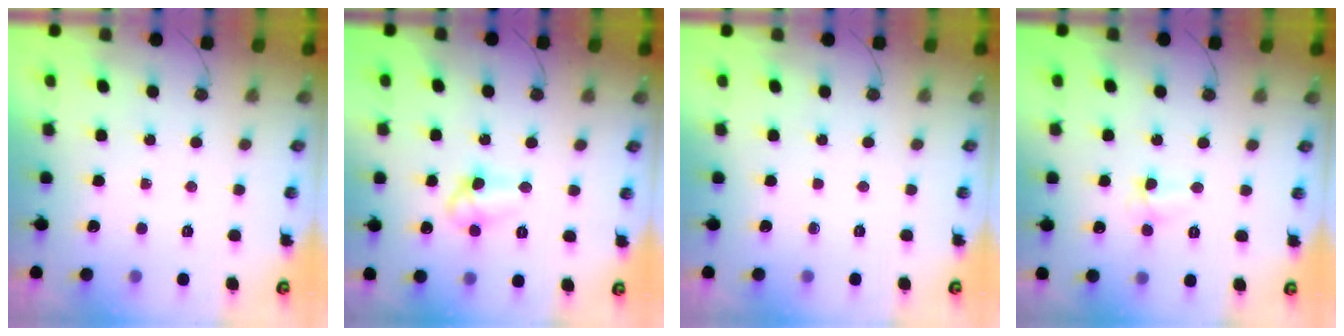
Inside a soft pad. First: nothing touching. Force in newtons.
{"total": 8.1, "press": 8.1, "slide": 0.7}
{"total": 0.0}
{"total": 3.5, "press": 3.5, "slide": 0.6}